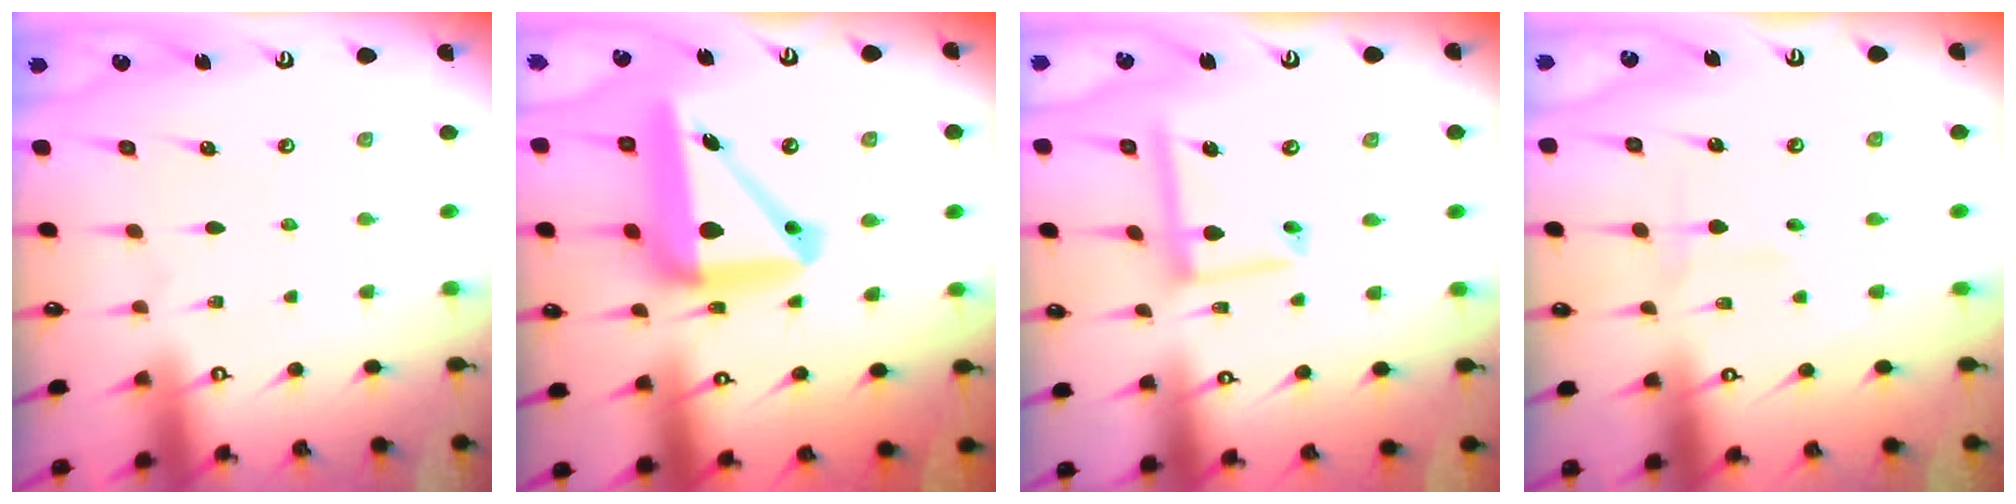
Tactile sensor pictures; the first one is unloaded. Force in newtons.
{"total": 18.6, "press": 18.3, "slide": 2.8}
{"total": 11.6, "press": 11.5, "slide": 1.2}
{"total": 1.6, "press": 1.5, "slide": 0.5}